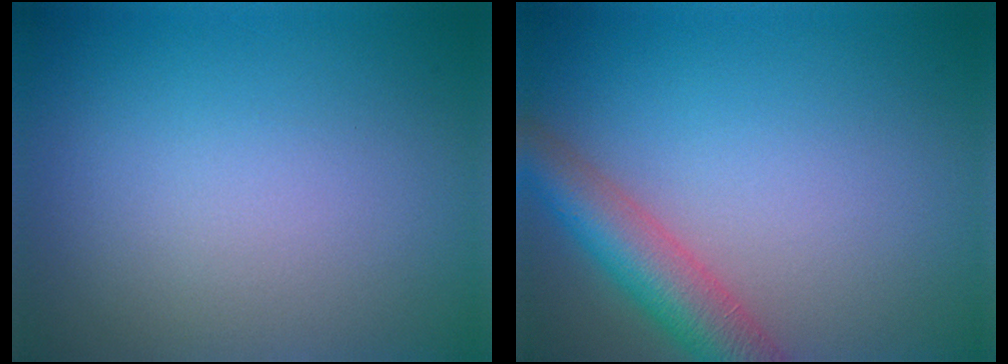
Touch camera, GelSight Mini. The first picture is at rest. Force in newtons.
{"total": 5.0, "press": 4.9, "slide": 0.2}